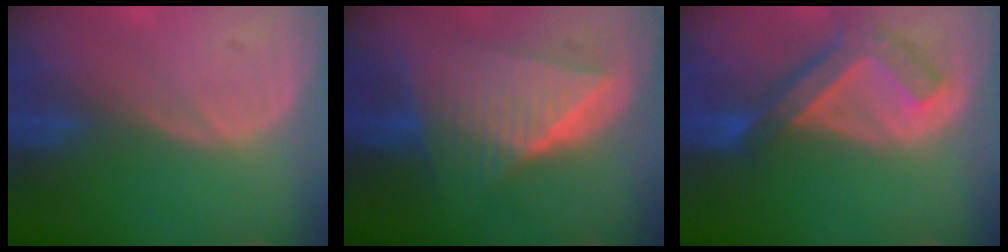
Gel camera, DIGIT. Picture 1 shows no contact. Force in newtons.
{"total": 9.9, "press": 9.8, "slide": 0.6}
{"total": 7.5, "press": 6.5, "slide": 3.8}